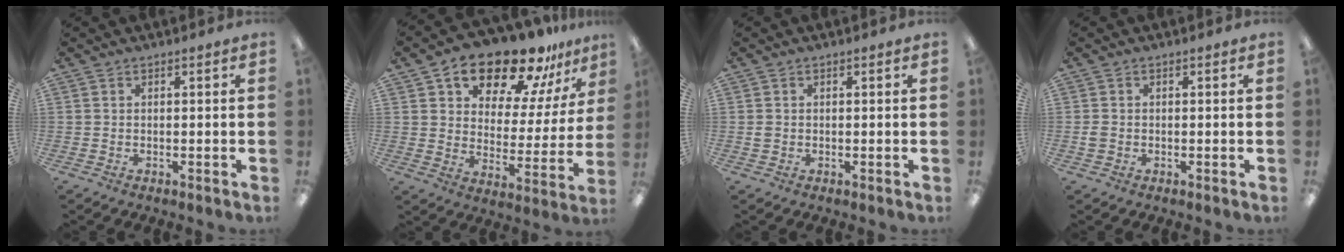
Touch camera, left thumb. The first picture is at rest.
{"total": 18.0, "force": [14.6, 7.4, 7.5], "torque": [-0.120, -0.108, 0.250]}
{"total": 1.0, "force": [0.0, 0.9, 0.4], "torque": [-0.009, 0.004, -0.001]}
{"total": 1.4, "force": [-0.2, 1.2, 0.6], "torque": [-0.011, 0.004, -0.006]}